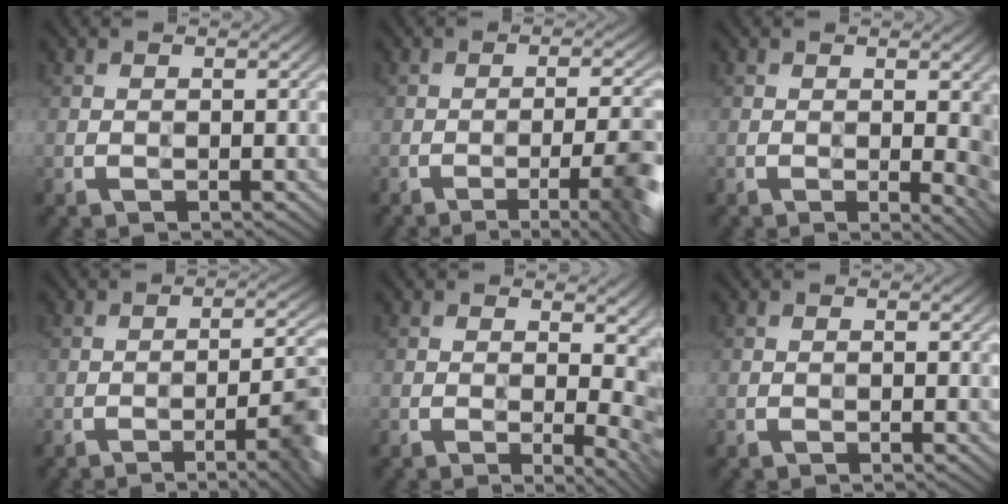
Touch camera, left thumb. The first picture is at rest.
{"total": 9.4, "force": [-3.9, 2.3, 8.2], "torque": [-0.108, -0.001, -0.049]}
{"total": 4.9, "force": [-0.2, 1.2, 4.7], "torque": [-0.059, -0.006, -0.003]}
{"total": 8.9, "force": [-3.7, 2.1, 7.8], "torque": [-0.098, 0.001, -0.048]}
{"total": 8.6, "force": [0.4, 3.7, 7.8], "torque": [-0.084, 0.003, 0.014]}
{"total": 0.0}